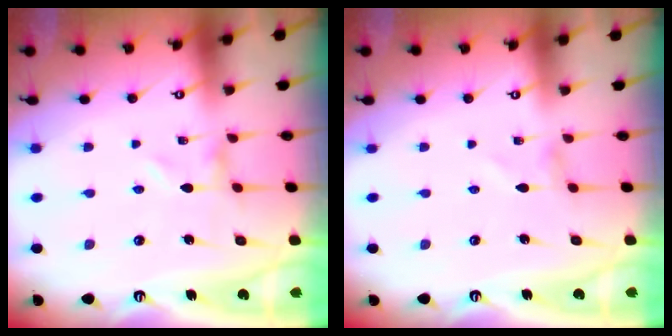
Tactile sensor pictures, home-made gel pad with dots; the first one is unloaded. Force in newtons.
{"total": 1.4, "press": 1.4, "slide": 0.1}